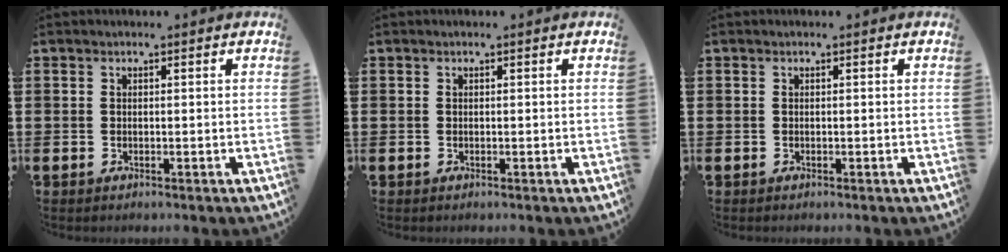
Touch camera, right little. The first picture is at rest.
{"total": 0.0}
{"total": 0.0}